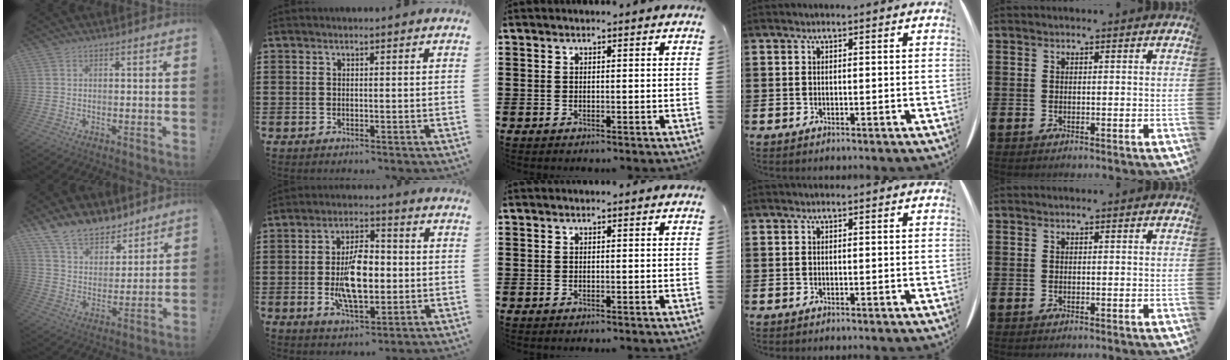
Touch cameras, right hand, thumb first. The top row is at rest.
{"thumb": {"total": 12.4, "force": [10.2, 6.2, 3.3], "torque": [-0.077, -0.076, 0.197]}, "index": {"total": 10.3, "force": [-1.1, 5.0, 9.0], "torque": [-0.173, -0.004, -0.026]}}